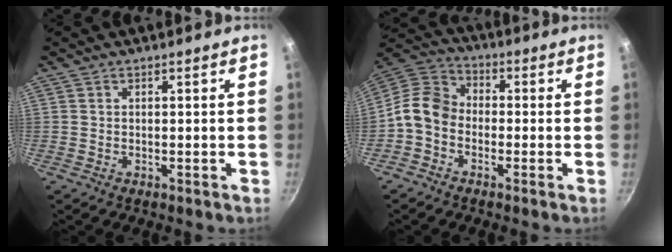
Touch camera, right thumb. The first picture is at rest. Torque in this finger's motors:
{"motor_torque": [0.42, 0.99, 0.82, -1.00, 0.06]}